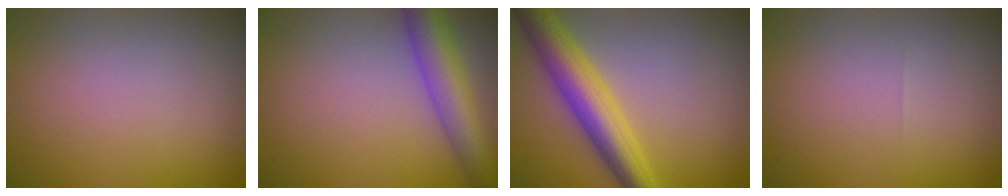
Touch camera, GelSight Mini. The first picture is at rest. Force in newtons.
{"total": 5.9, "press": 5.9, "slide": 0.2}
{"total": 6.4, "press": 6.4, "slide": 0.1}
{"total": 0.0}